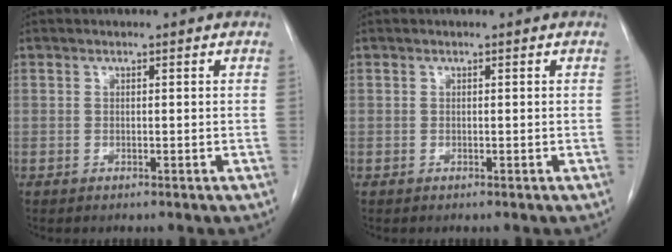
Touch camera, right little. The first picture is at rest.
{"total": 0.0}